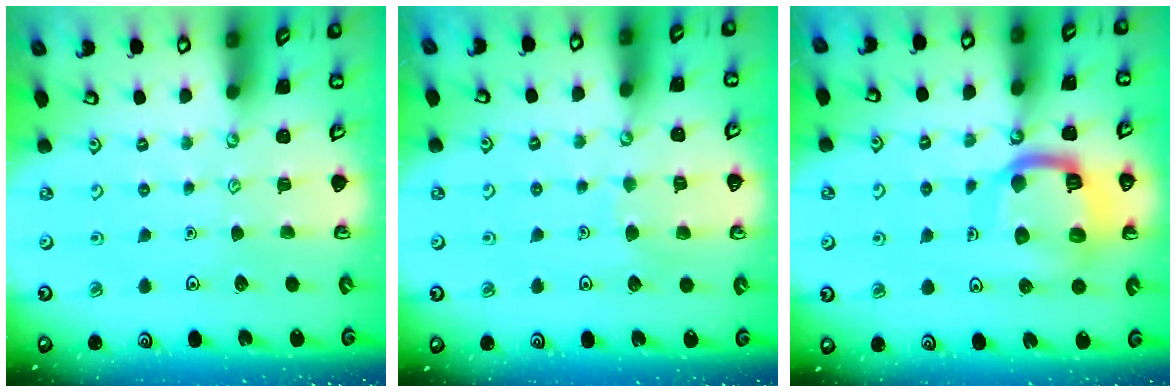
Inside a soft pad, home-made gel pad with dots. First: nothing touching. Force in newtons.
{"total": 5.3, "press": 5.3, "slide": 0.5}
{"total": 14.6, "press": 14.6, "slide": 1.6}